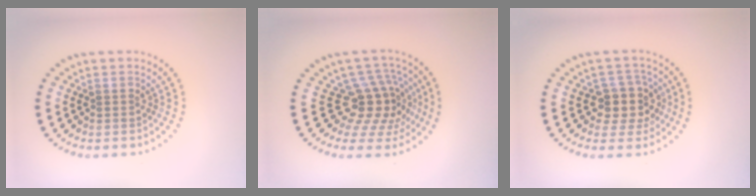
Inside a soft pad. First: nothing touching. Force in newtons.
{"total": 4.7, "press": 3.4, "slide": 3.1}
{"total": 3.3, "press": 2.9, "slide": 1.7}